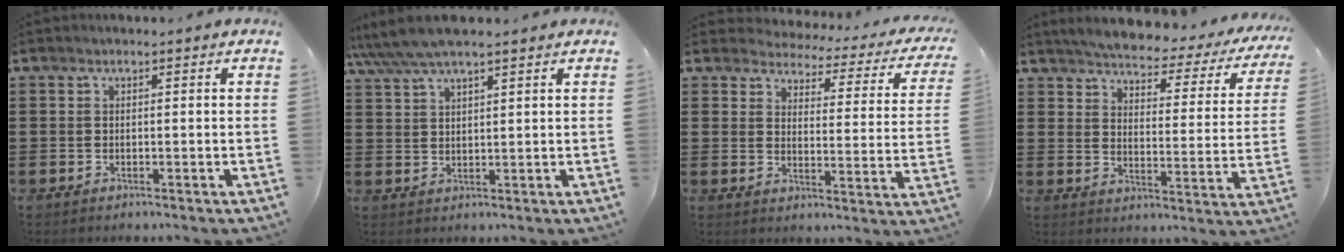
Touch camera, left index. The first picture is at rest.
{"total": 4.6, "force": [3.9, 0.6, 2.4], "torque": [-0.056, -0.005, 0.072]}
{"total": 2.7, "force": [2.6, 0.6, 0.4], "torque": [-0.029, -0.023, 0.037]}
{"total": 3.6, "force": [3.5, 0.1, 1.0], "torque": [-0.043, -0.033, 0.052]}